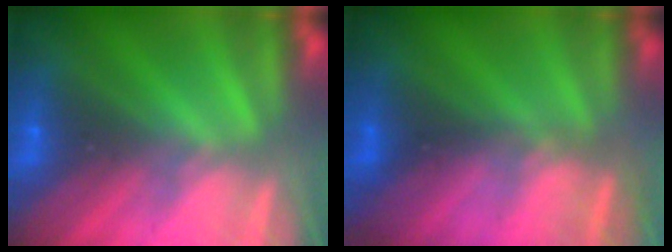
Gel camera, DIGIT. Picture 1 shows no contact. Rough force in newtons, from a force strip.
{"total": 2.8}